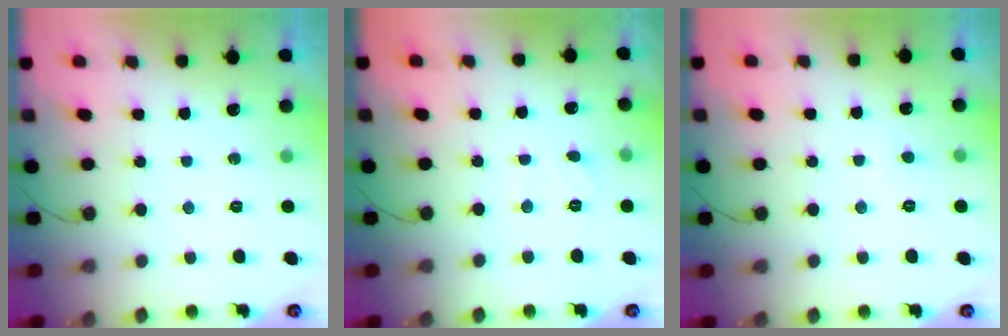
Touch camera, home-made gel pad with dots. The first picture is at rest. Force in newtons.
{"total": 3.5, "press": 3.5, "slide": 0.3}
{"total": 1.1, "press": 1.1, "slide": 0.1}